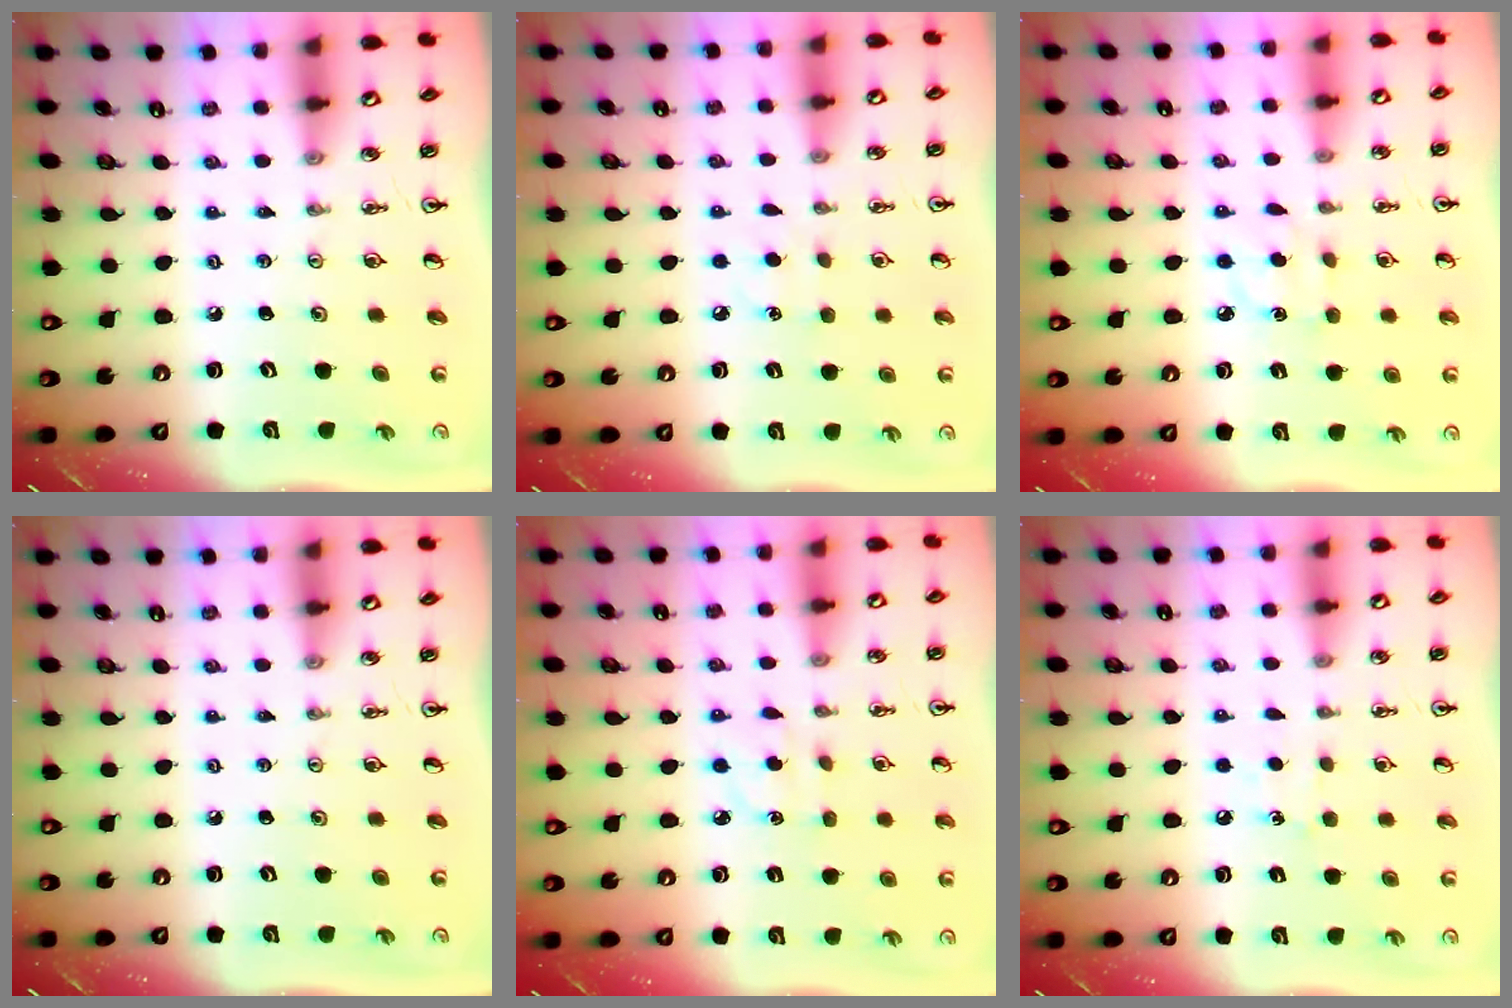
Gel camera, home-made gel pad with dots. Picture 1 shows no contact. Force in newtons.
{"total": 4.8, "press": 4.8, "slide": 0.5}
{"total": 6.2, "press": 6.2, "slide": 0.7}
{"total": 0.0}
{"total": 4.4, "press": 4.4, "slide": 0.5}
{"total": 6.2, "press": 6.2, "slide": 0.8}